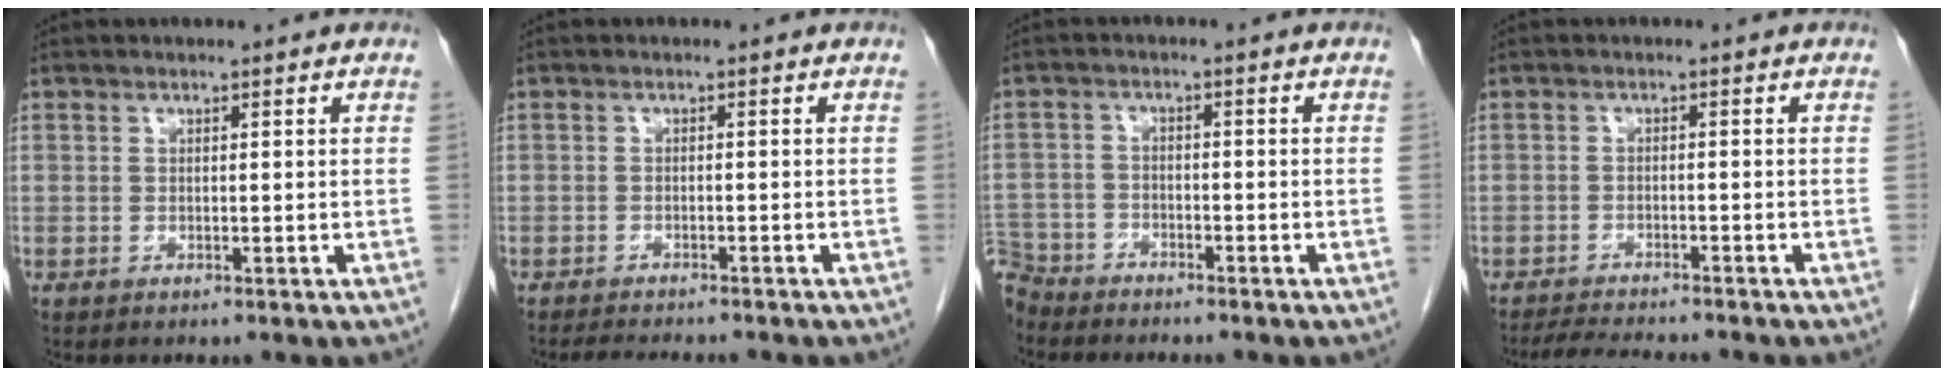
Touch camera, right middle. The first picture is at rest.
{"total": 5.9, "force": [-5.3, 0.8, 2.5], "torque": [-0.032, -0.010, -0.075]}
{"total": 6.7, "force": [-6.1, 2.7, 0.3], "torque": [-0.009, -0.005, -0.116]}
{"total": 6.5, "force": [-6.1, 0.5, 2.4], "torque": [-0.036, -0.014, -0.096]}